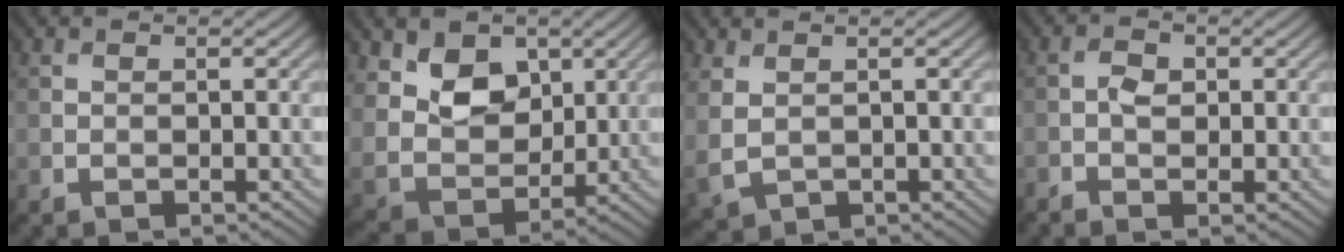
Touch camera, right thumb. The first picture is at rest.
{"total": 8.1, "force": [3.5, 5.7, 4.7], "torque": [-0.115, -0.017, 0.056]}
{"total": 3.1, "force": [0.8, 2.1, 2.2], "torque": [-0.068, -0.005, 0.022]}
{"total": 1.9, "force": [-0.4, 1.3, 1.4], "torque": [-0.030, 0.001, -0.010]}